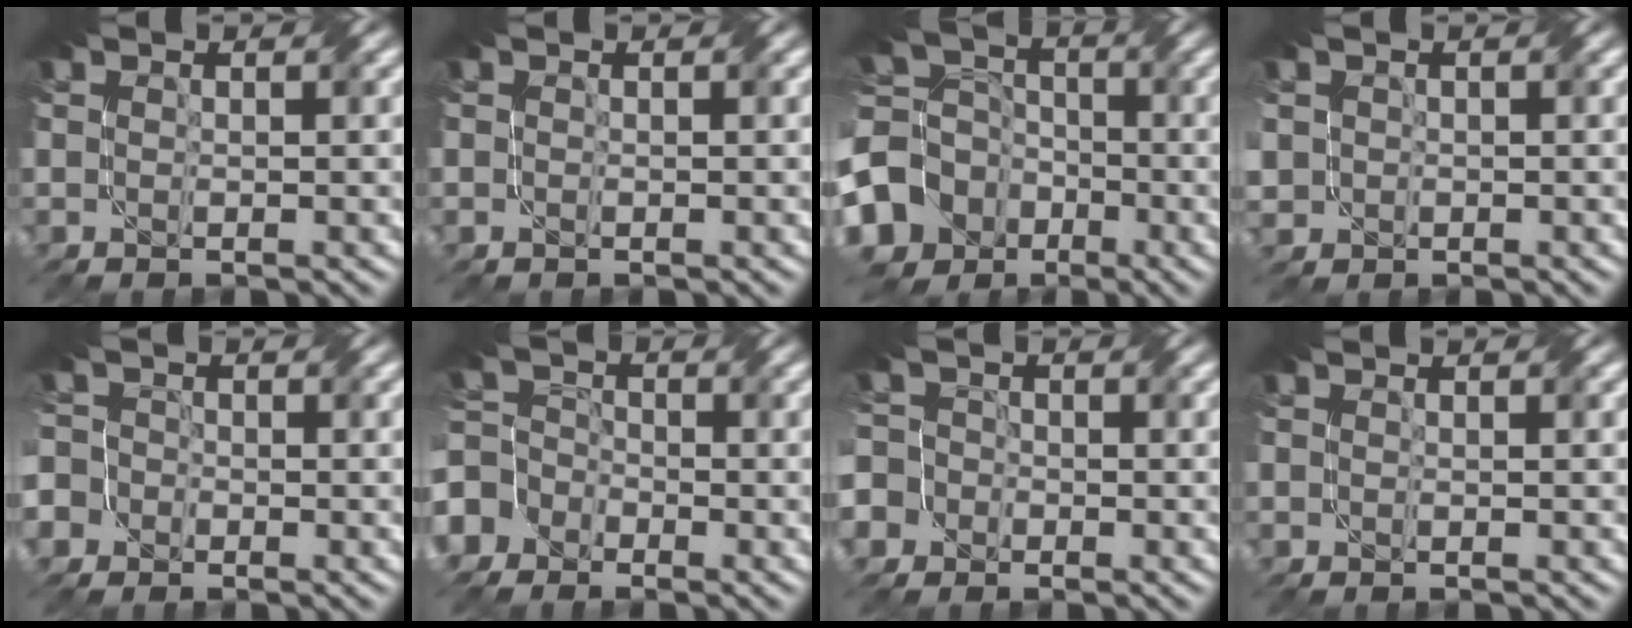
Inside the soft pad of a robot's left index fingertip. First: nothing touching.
{"total": 0.0}
{"total": 11.7, "force": [-5.6, 9.6, 3.5], "torque": [-0.102, -0.023, -0.115]}
{"total": 1.8, "force": [0.3, 1.8, 0.1], "torque": [-0.005, -0.004, 0.009]}
{"total": 5.2, "force": [-2.5, 4.3, 1.2], "torque": [-0.031, 0.006, -0.065]}
{"total": 5.2, "force": [-3.2, 4.0, 1.0], "torque": [-0.009, 0.006, -0.066]}
{"total": 6.3, "force": [-3.2, 5.2, 1.5], "torque": [-0.046, 0.000, -0.075]}
{"total": 0.0}